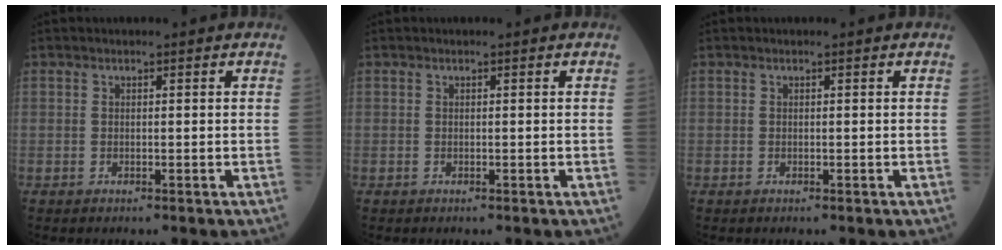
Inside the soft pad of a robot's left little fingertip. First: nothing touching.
{"total": 0.0}
{"total": 0.0}